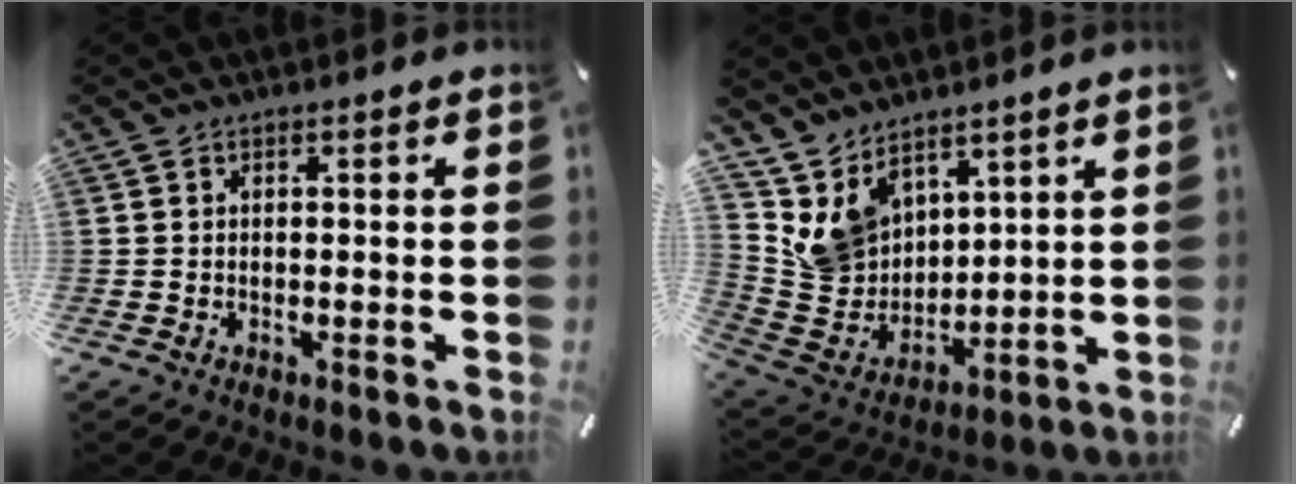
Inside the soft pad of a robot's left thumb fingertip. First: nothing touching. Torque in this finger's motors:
{"motor_torque": [0.45, 0.35, 0.91, -0.96, 0.22]}